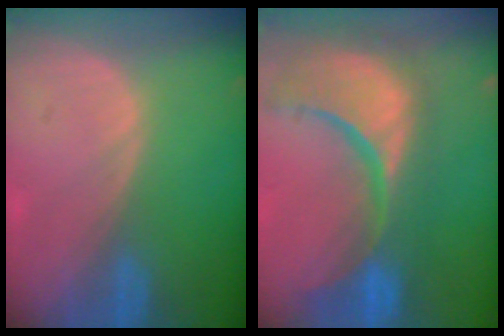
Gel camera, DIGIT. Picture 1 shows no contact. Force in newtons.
{"total": 15.3, "press": 12.1, "slide": 9.5}